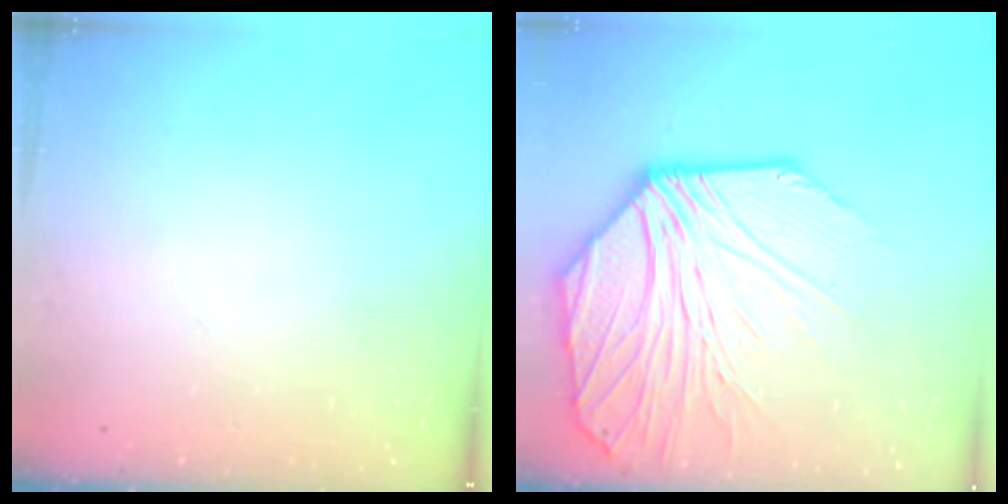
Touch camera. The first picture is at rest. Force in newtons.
{"total": 12.9, "press": 12.6, "slide": 2.4}